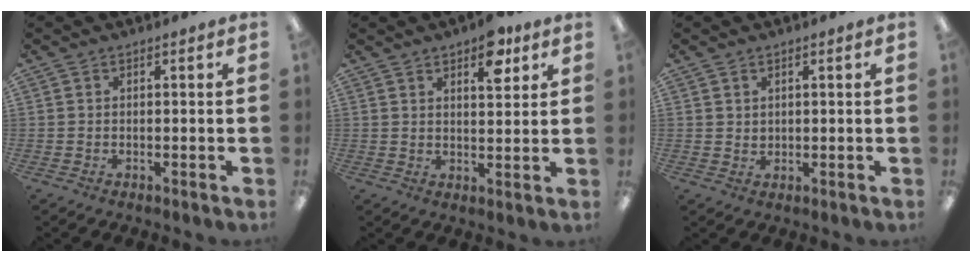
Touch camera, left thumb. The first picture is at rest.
{"total": 8.2, "force": [5.0, 3.7, 5.3], "torque": [-0.050, -0.027, 0.078]}
{"total": 1.5, "force": [1.0, 1.0, 0.0], "torque": [-0.001, 0.000, 0.019]}